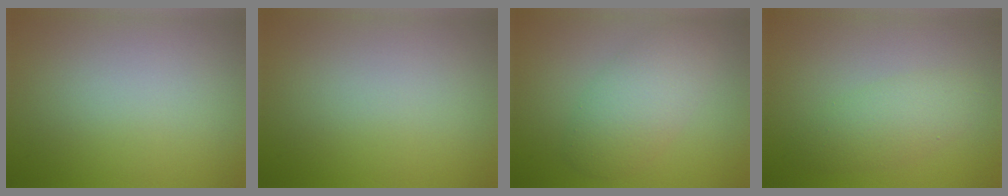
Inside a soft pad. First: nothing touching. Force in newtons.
{"total": 0.0}
{"total": 4.6, "press": 4.6, "slide": 0.2}
{"total": 3.1, "press": 3.1, "slide": 0.0}